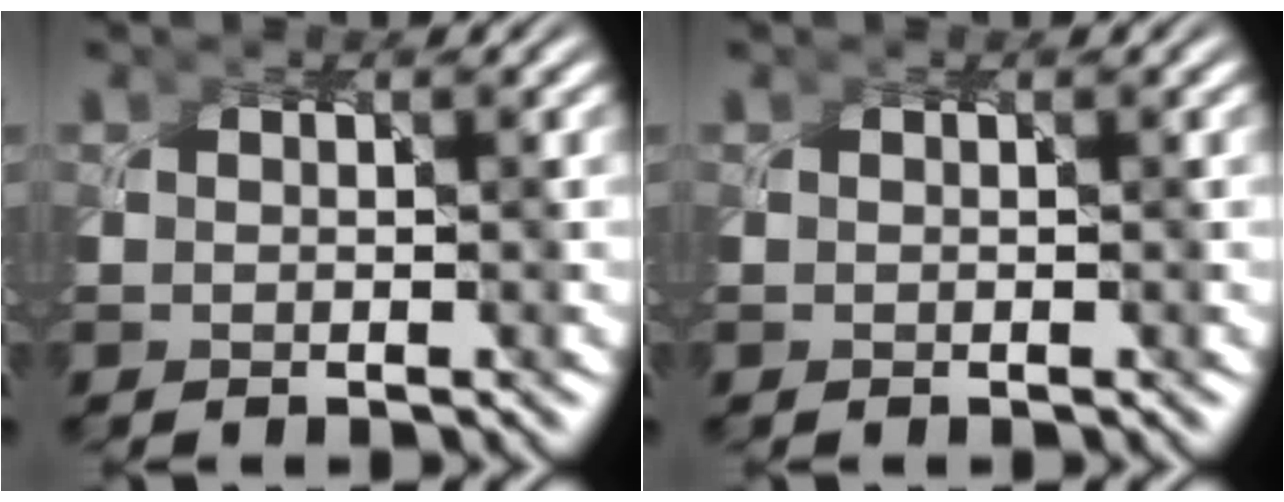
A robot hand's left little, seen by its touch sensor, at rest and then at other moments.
{"total": 0.0}